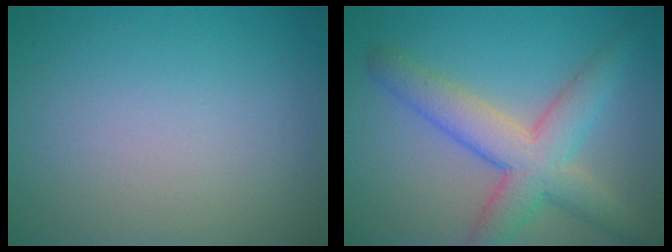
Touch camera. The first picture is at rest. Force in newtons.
{"total": 6.6, "press": 6.6, "slide": 0.4}